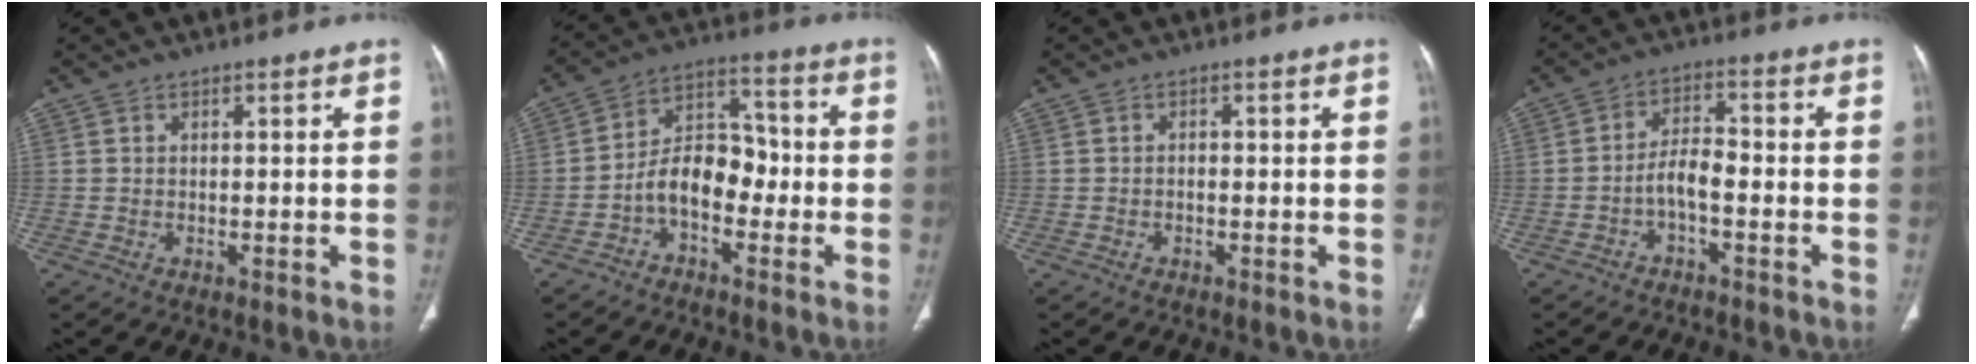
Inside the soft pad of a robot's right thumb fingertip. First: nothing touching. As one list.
[{"total": 9.5, "force": [-3.1, 6.1, 6.7], "torque": [-0.089, 0.046, -0.065]}, {"total": 0.6, "force": [-0.2, 0.4, 0.4], "torque": [-0.005, 0.002, -0.007]}, {"total": 4.7, "force": [-2.0, 1.9, 3.8], "torque": [-0.067, 0.029, -0.041]}]